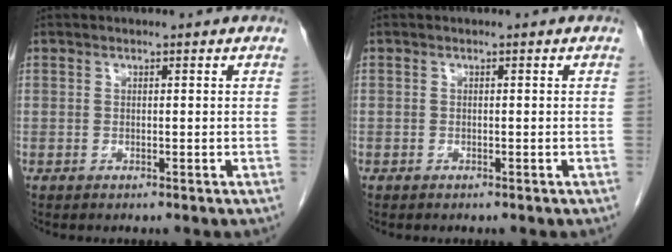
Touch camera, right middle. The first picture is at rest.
{"total": 0.0}